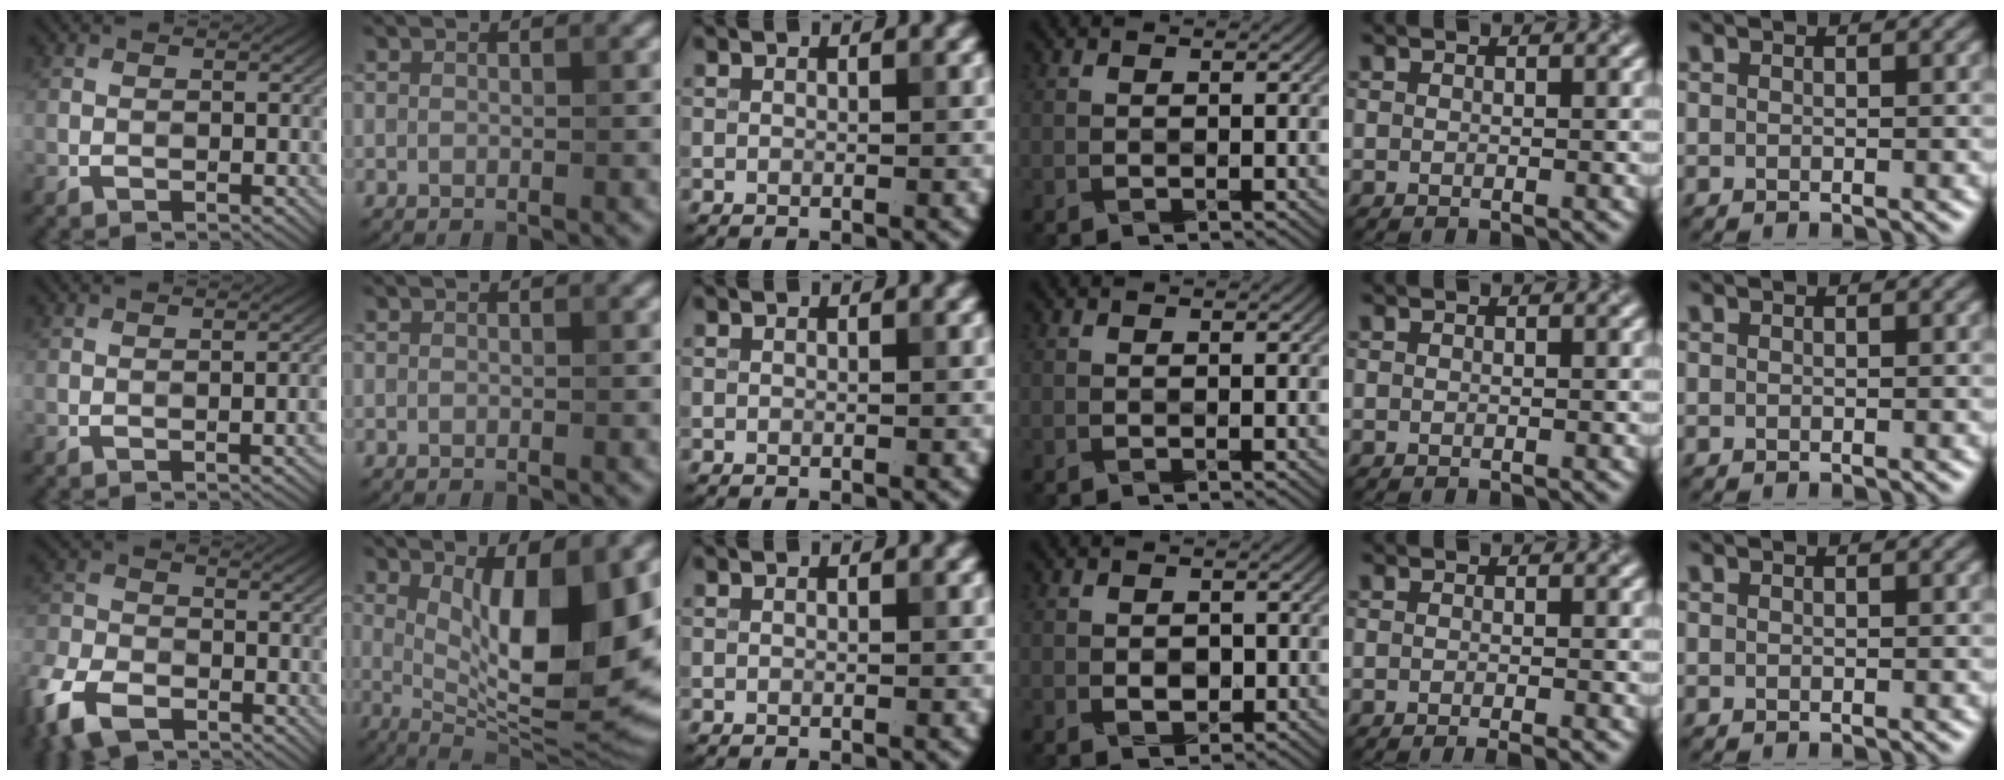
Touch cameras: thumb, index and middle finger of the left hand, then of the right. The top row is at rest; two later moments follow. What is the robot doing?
{"motion": "wrap", "object": "napkin"}